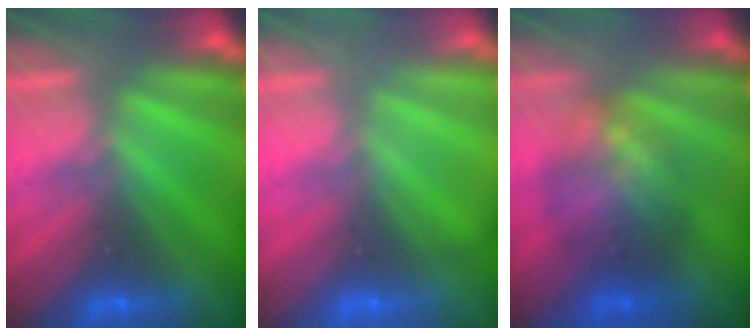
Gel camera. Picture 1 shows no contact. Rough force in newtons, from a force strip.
{"total": 2.1}
{"total": 7.4}